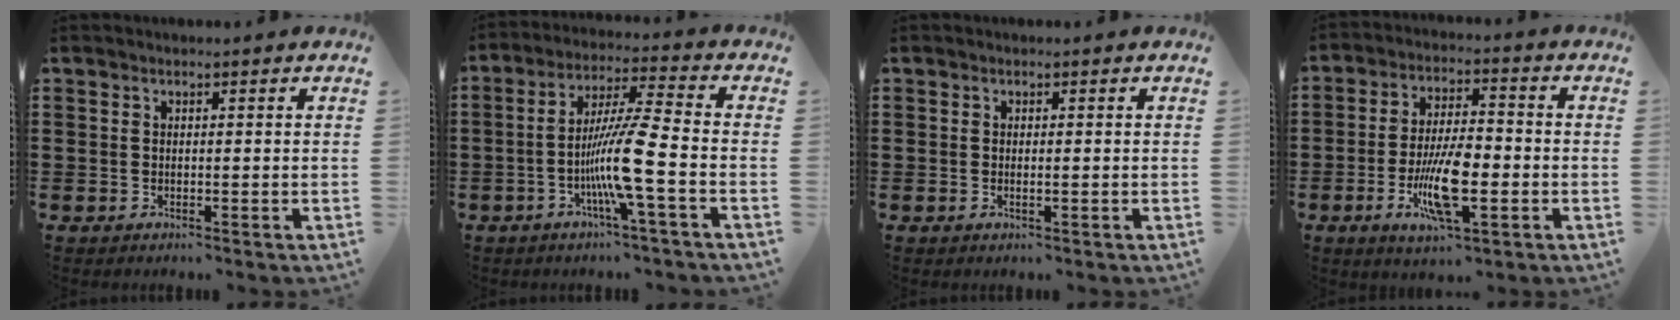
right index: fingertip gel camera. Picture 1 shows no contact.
{"total": 10.2, "force": [-3.4, -0.2, 9.7], "torque": [-0.193, -0.012, -0.070]}
{"total": 0.6, "force": [-0.1, 0.1, 0.5], "torque": [-0.010, -0.003, -0.002]}
{"total": 10.7, "force": [-2.9, 4.2, 9.4], "torque": [-0.177, -0.005, -0.052]}